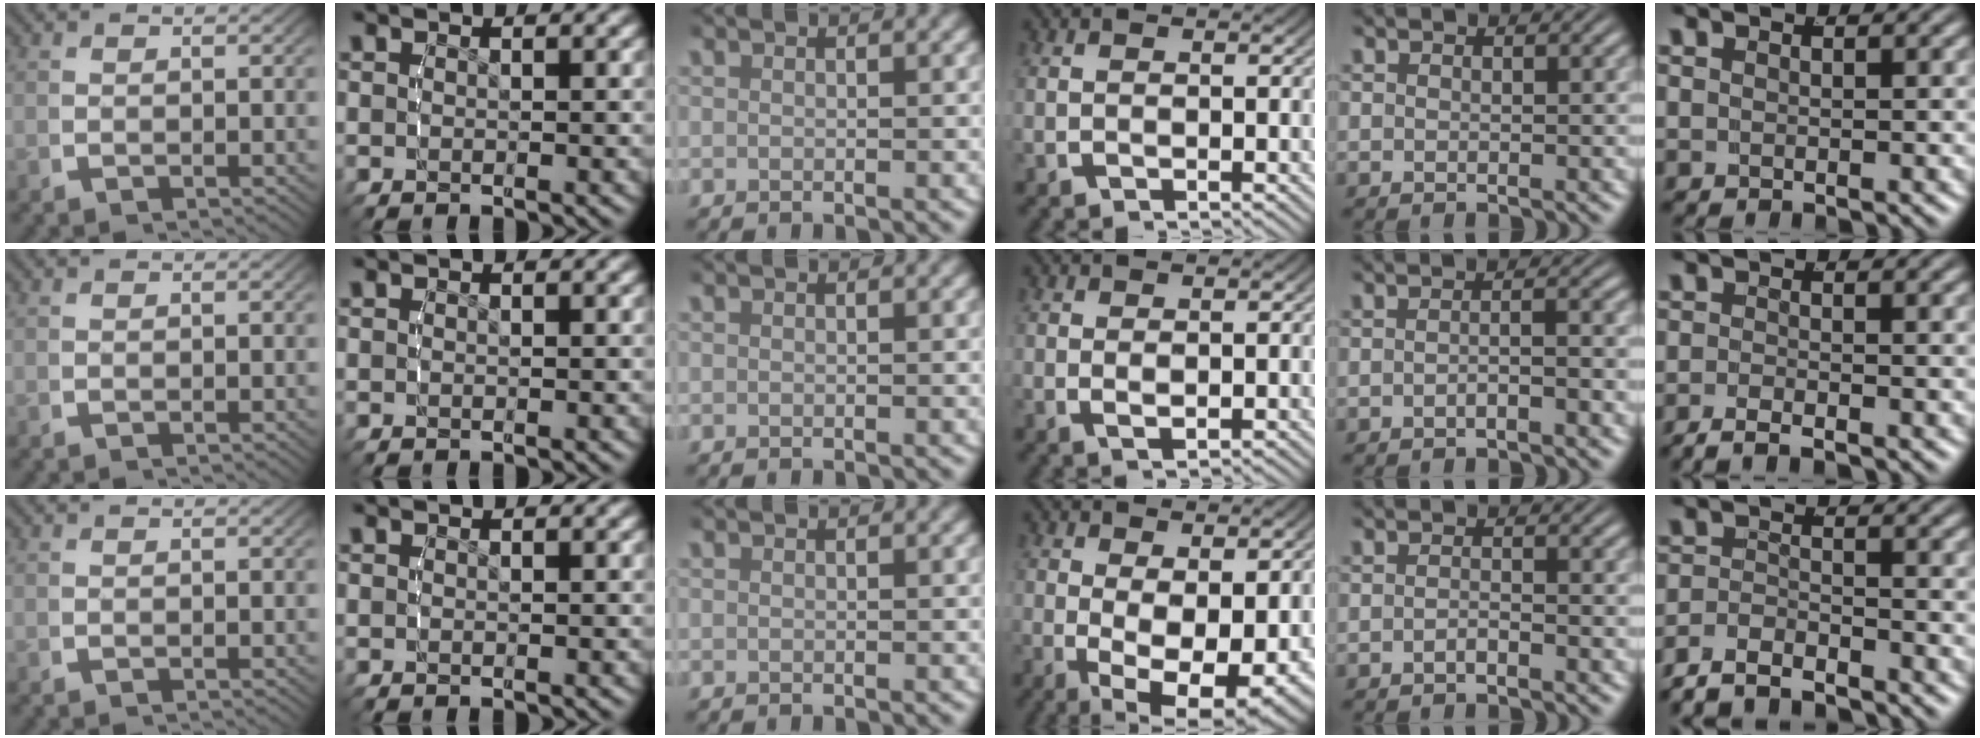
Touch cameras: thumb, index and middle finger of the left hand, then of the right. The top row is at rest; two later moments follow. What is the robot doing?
{"motion": "lift_and_place", "object": "bandage"}